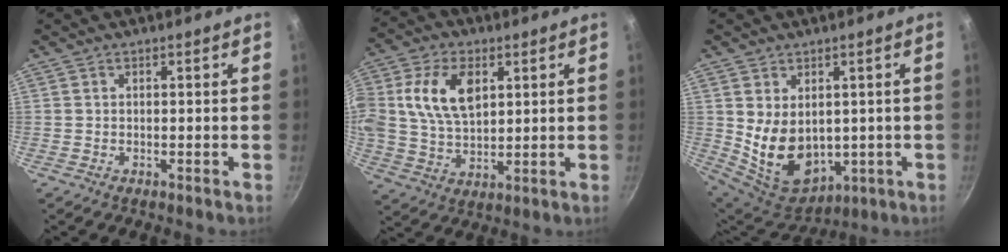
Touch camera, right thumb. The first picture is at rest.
{"total": 13.0, "force": [3.5, 8.1, 9.4], "torque": [-0.164, -0.005, 0.063]}
{"total": 13.1, "force": [0.8, 9.3, 9.2], "torque": [-0.135, -0.032, 0.049]}